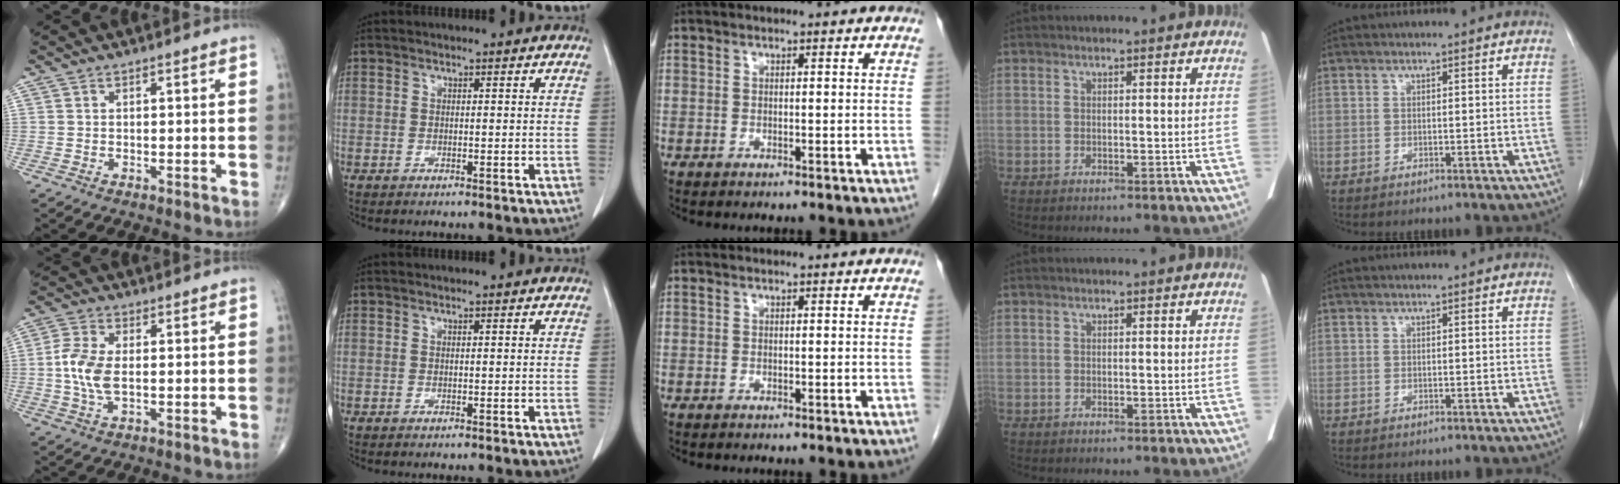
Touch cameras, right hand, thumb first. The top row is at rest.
{"thumb": {"total": 7.3, "force": [0.0, 3.7, 6.3], "torque": [-0.146, 0.003, -0.004]}}